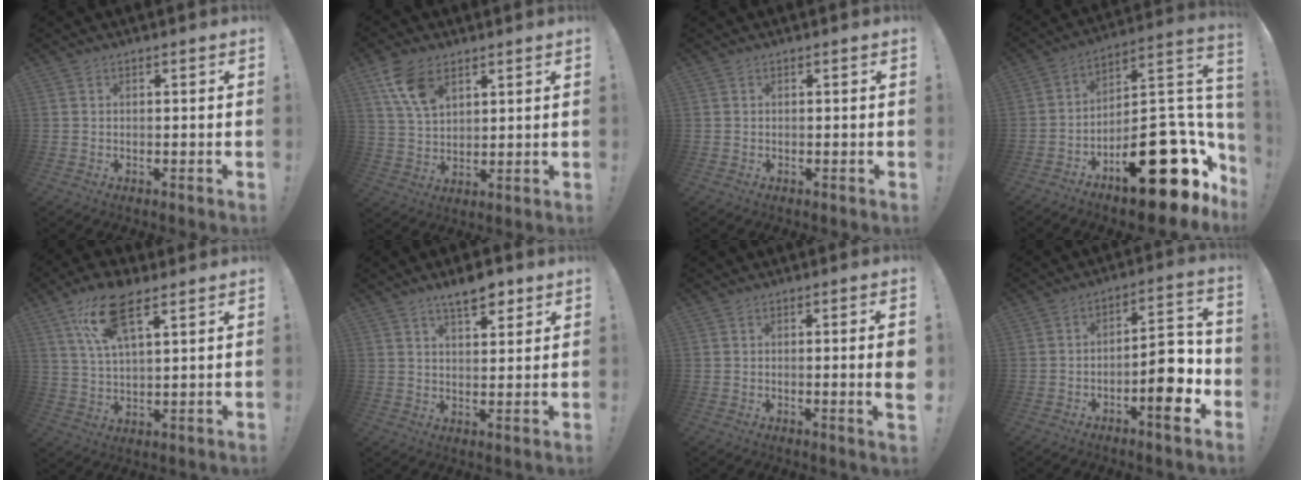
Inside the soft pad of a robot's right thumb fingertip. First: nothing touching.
{"total": 10.5, "force": [6.1, 5.9, 6.1], "torque": [-0.114, -0.025, 0.118]}
{"total": 0.0}
{"total": 24.6, "force": [-11.6, 10.1, 19.1], "torque": [-0.221, 0.068, -0.170]}
{"total": 15.1, "force": [8.7, 5.8, 10.9], "torque": [-0.197, -0.022, 0.154]}
{"total": 7.9, "force": [5.4, 2.8, 4.9], "torque": [-0.065, -0.027, 0.093]}
{"total": 4.6, "force": [-0.2, -0.3, 4.6], "torque": [-0.064, -0.010, -0.003]}
{"total": 12.0, "force": [-4.4, 4.1, 10.4], "torque": [-0.130, 0.023, -0.072]}